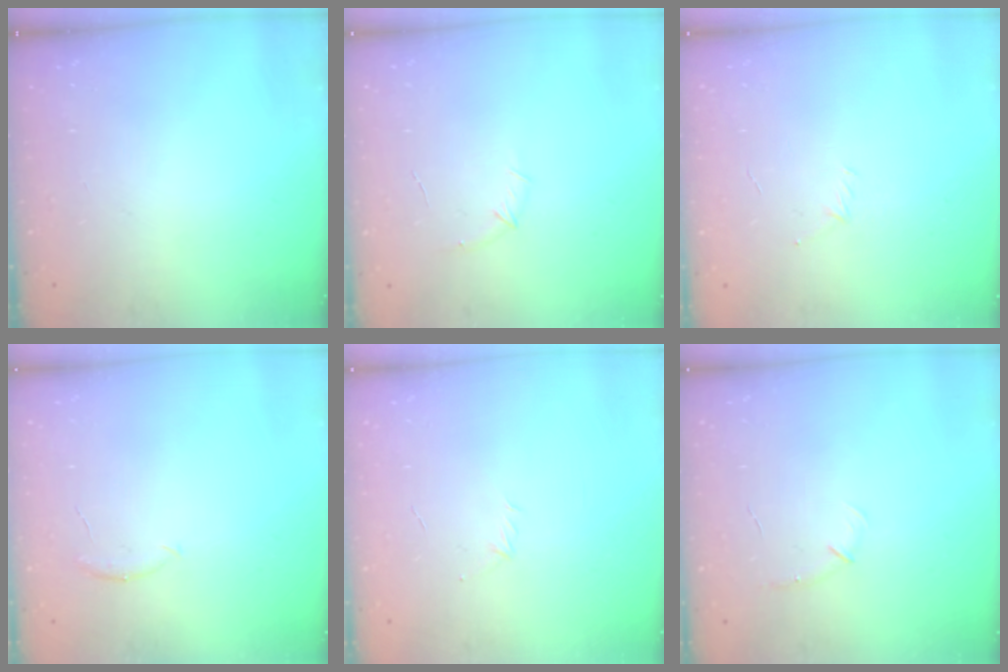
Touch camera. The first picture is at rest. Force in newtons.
{"total": 5.0, "press": 4.8, "slide": 1.4}
{"total": 2.9, "press": 2.8, "slide": 0.8}
{"total": 5.0, "press": 4.9, "slide": 1.0}
{"total": 2.9, "press": 2.8, "slide": 0.7}
{"total": 4.1, "press": 4.0, "slide": 1.0}